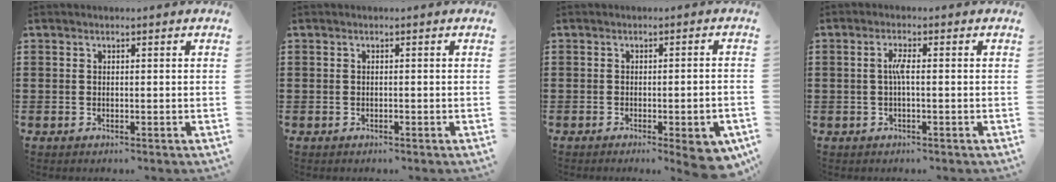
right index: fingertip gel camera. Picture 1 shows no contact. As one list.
[{"total": 0.0}, {"total": 4.4, "force": [-2.3, 0.5, 3.8], "torque": [-0.056, -0.008, -0.033]}, {"total": 2.3, "force": [-0.2, 0.3, 2.3], "torque": [-0.054, -0.003, -0.008]}]